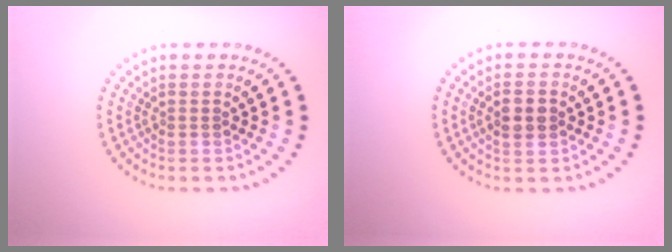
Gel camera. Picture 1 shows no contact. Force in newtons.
{"total": 2.2, "press": 2.2, "slide": 0.3}